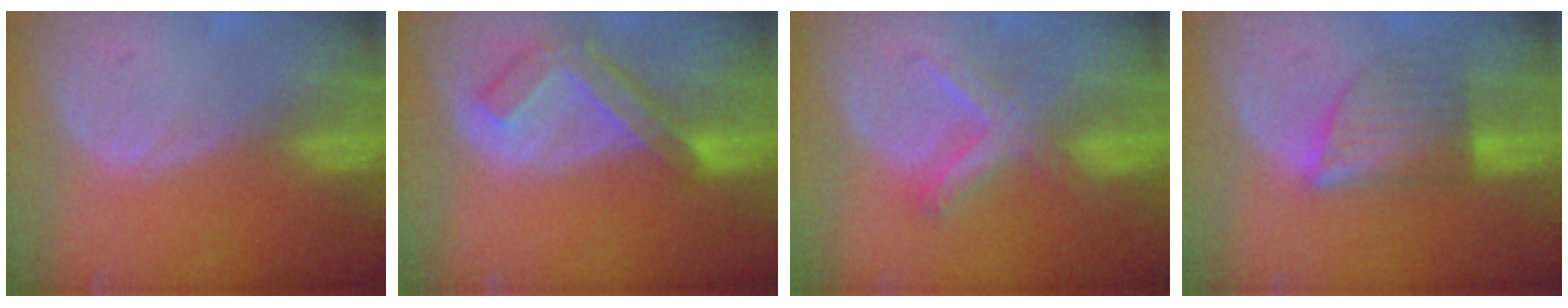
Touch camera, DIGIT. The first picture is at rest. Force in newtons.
{"total": 7.4, "press": 6.4, "slide": 3.6}
{"total": 5.5, "press": 5.4, "slide": 1.1}
{"total": 6.5, "press": 6.5, "slide": 0.9}